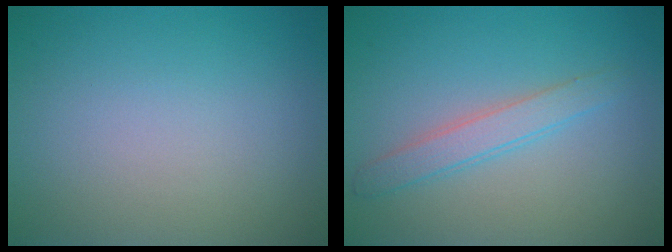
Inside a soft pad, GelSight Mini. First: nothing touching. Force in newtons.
{"total": 2.2, "press": 2.2, "slide": 0.1}